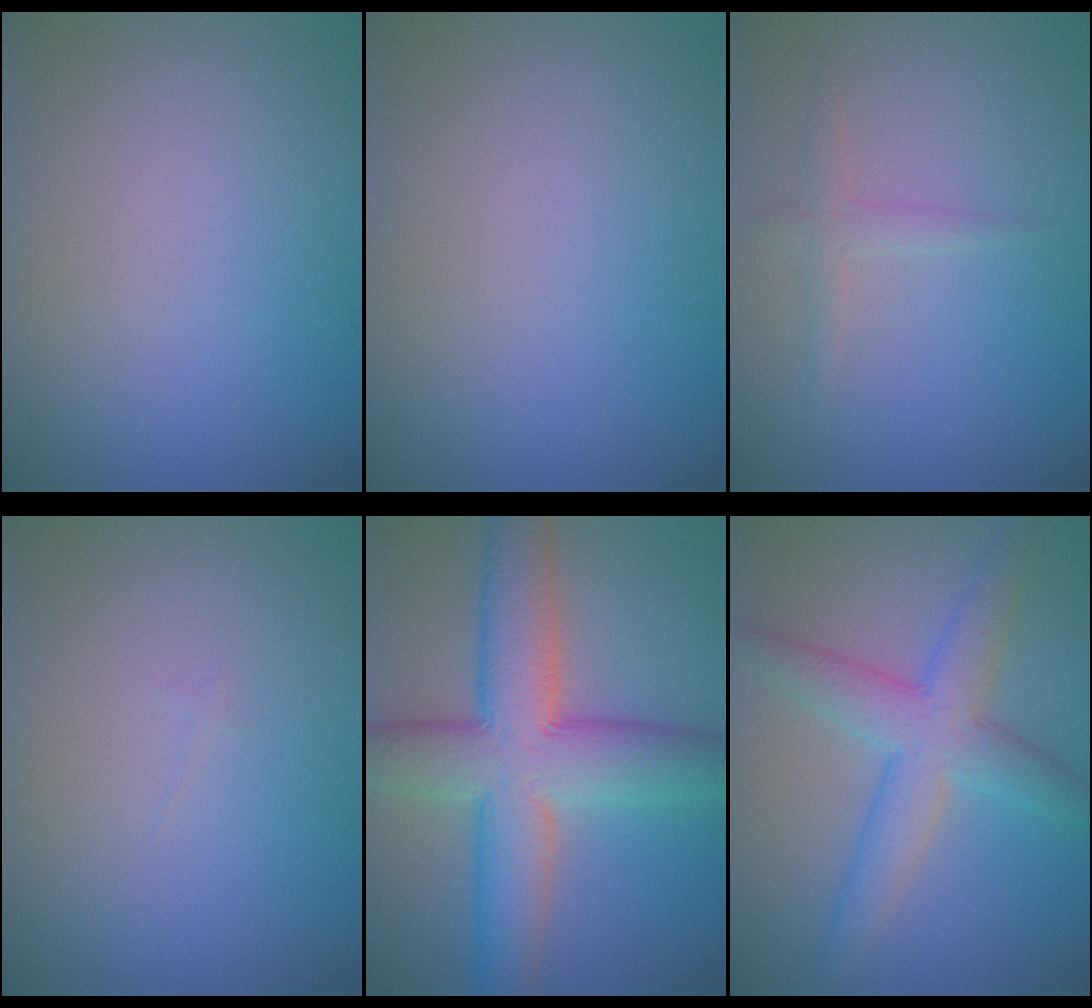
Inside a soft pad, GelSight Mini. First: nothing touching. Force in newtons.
{"total": 0.0}
{"total": 1.3, "press": 1.3, "slide": 0.0}
{"total": 0.0}
{"total": 9.5, "press": 9.5, "slide": 0.6}
{"total": 5.2, "press": 5.2, "slide": 0.1}